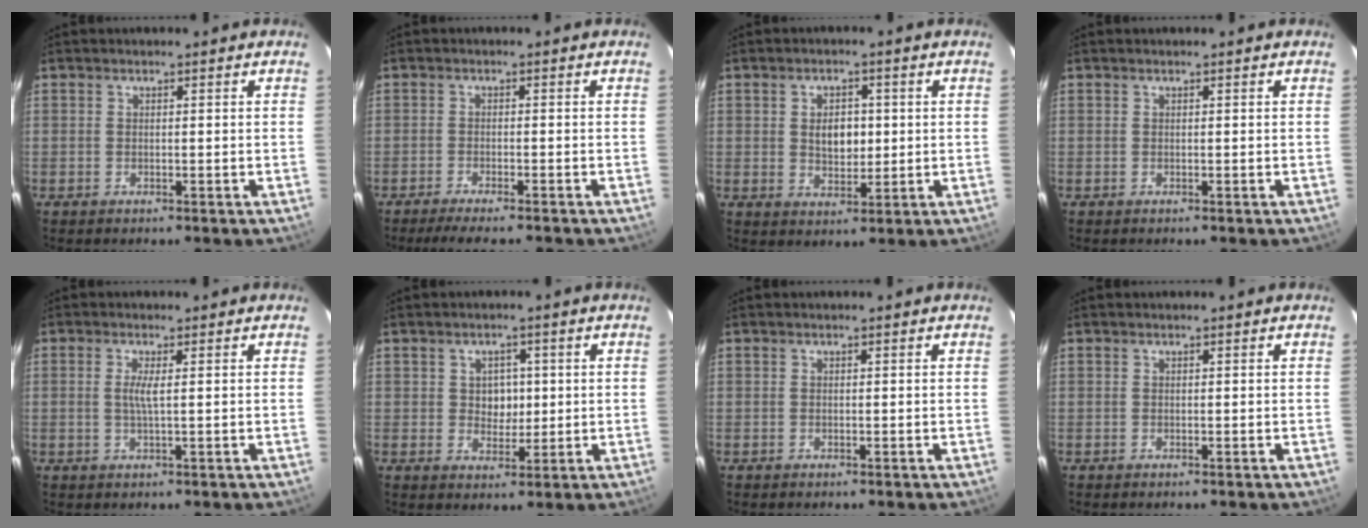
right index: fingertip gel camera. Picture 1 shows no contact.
{"total": 6.6, "force": [-5.7, 0.5, 3.2], "torque": [-0.072, -0.018, -0.094]}
{"total": 5.5, "force": [0.5, 3.6, 4.1], "torque": [-0.066, 0.004, 0.013]}
{"total": 0.0}
{"total": 2.3, "force": [0.6, -0.2, 2.2], "torque": [-0.041, -0.005, 0.009]}
{"total": 4.0, "force": [0.5, 3.5, 2.0], "torque": [-0.030, 0.008, 0.010]}
{"total": 0.0}
{"total": 0.0}